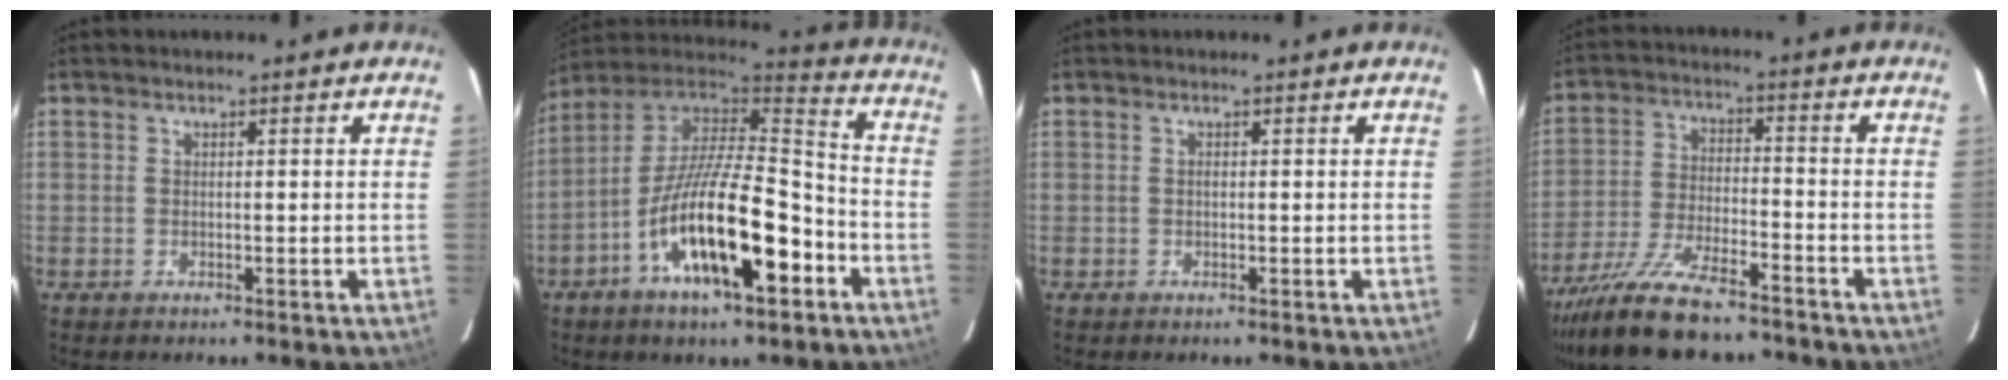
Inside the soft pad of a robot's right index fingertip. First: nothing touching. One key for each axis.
{"total": 21.1, "fx": -9.0, "fy": 6.8, "fz": 17.9, "tx": -0.319, "ty": -0.016, "tz": -0.161}
{"total": 0.0}
{"total": 16.5, "fx": -13.6, "fy": 4.2, "fz": 8.4, "tx": -0.181, "ty": -0.035, "tz": -0.236}